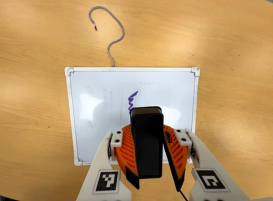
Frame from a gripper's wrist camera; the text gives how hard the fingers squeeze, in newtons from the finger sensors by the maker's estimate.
{"total": 11.7, "left": 11.2, "right": 12.2}